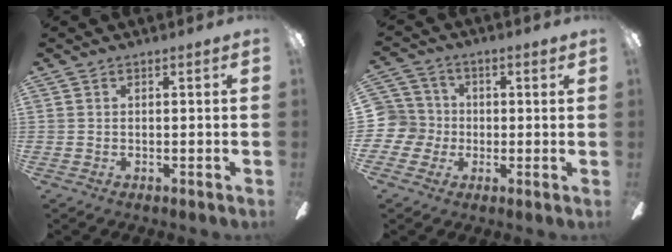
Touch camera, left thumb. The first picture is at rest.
{"total": 7.1, "force": [-0.2, 7.0, 1.0], "torque": [-0.045, 0.003, -0.005]}